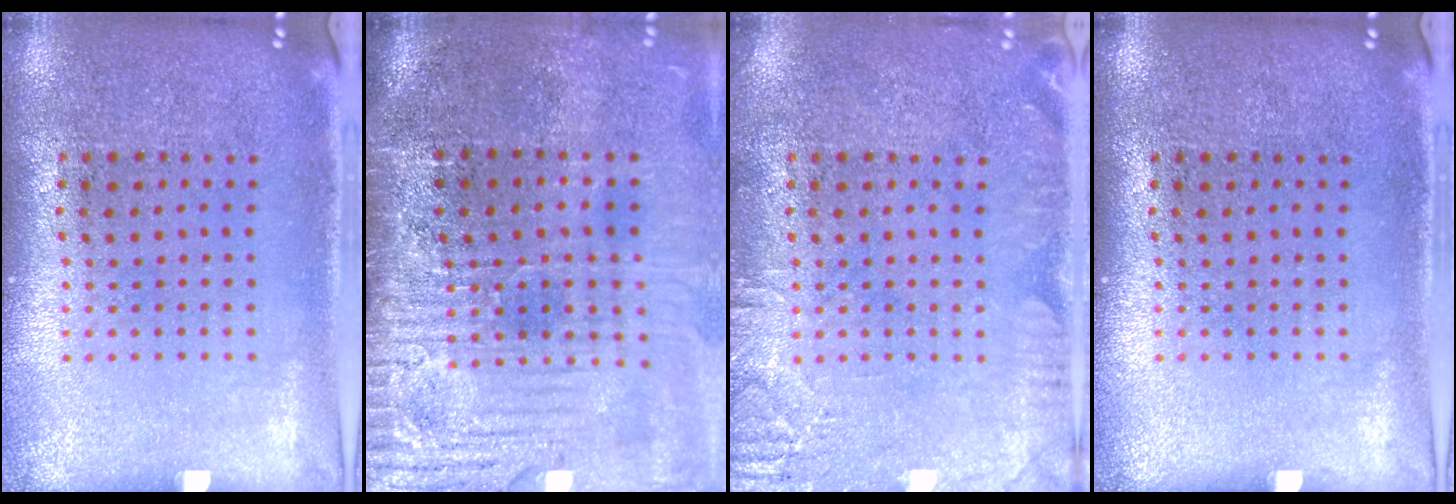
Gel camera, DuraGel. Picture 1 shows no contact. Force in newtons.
{"total": 4.6, "press": 4.0, "slide": 2.3}
{"total": 2.8, "press": 2.7, "slide": 0.4}
{"total": 0.0}